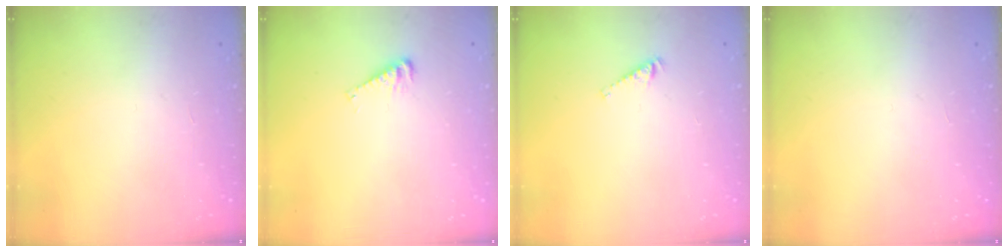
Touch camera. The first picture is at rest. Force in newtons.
{"total": 4.8, "press": 4.7, "slide": 0.5}
{"total": 3.6, "press": 3.5, "slide": 0.4}
{"total": 0.0}